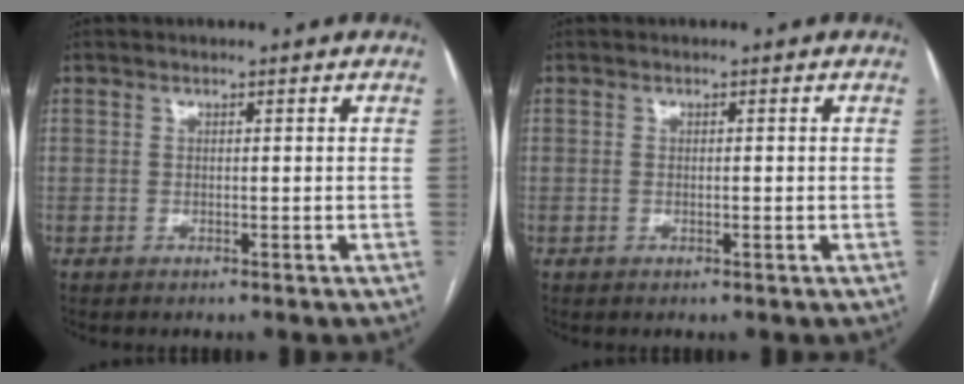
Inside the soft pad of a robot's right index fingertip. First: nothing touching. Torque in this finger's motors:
{"motor_torque": [-0.18, 0.04, -0.08, -0.01]}